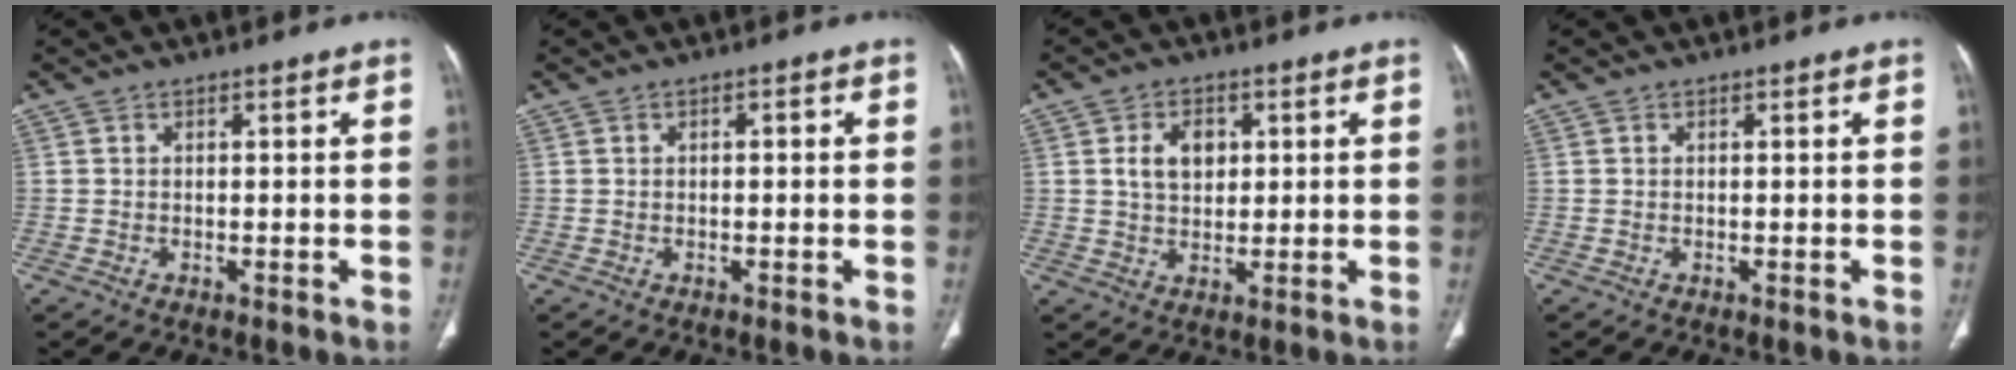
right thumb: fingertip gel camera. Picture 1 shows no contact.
{"total": 1.3, "force": [0.2, 0.6, 1.2], "torque": [-0.018, 0.003, 0.002]}
{"total": 6.1, "force": [1.6, 4.3, 4.0], "torque": [-0.048, -0.003, 0.027]}
{"total": 0.0}